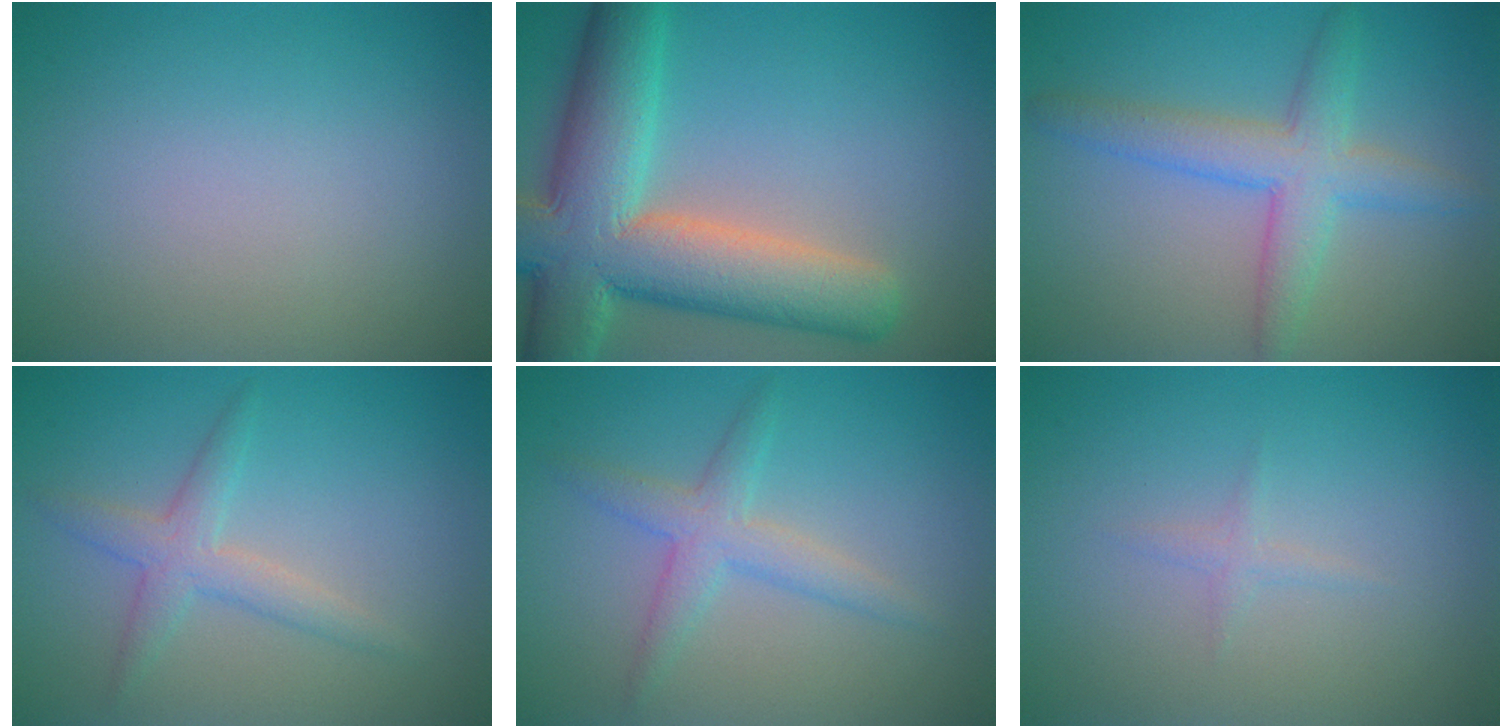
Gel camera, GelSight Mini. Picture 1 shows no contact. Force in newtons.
{"total": 11.8, "press": 11.7, "slide": 0.8}
{"total": 4.5, "press": 4.5, "slide": 0.1}
{"total": 2.6, "press": 2.6, "slide": 0.2}
{"total": 3.0, "press": 3.0, "slide": 0.2}
{"total": 0.8, "press": 0.8, "slide": 0.1}